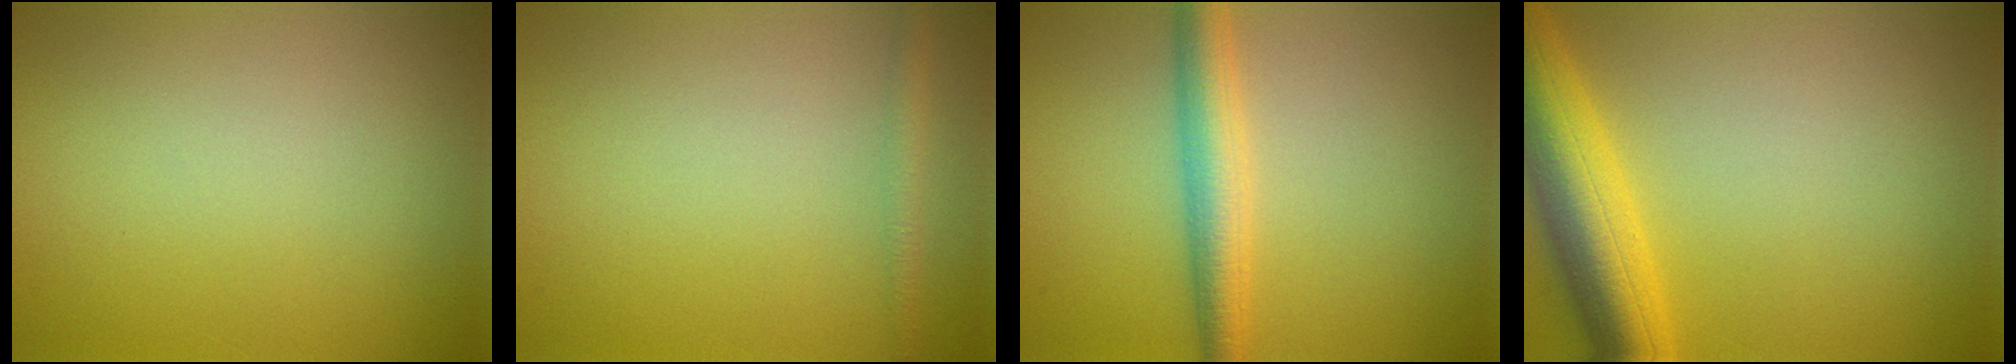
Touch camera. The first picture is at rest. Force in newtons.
{"total": 1.3, "press": 1.3, "slide": 0.1}
{"total": 4.0, "press": 4.0, "slide": 0.1}
{"total": 7.5, "press": 7.5, "slide": 0.4}